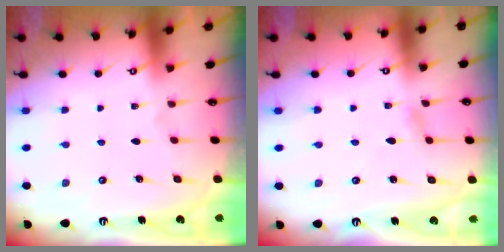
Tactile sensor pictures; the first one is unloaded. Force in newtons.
{"total": 2.9, "press": 2.8, "slide": 0.3}